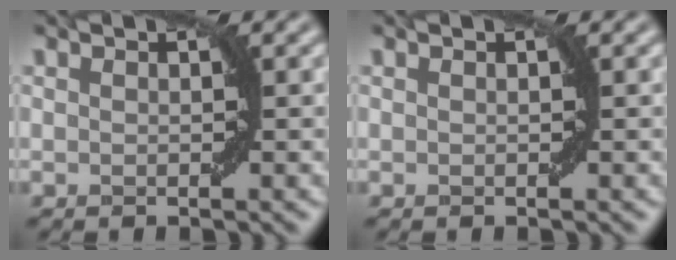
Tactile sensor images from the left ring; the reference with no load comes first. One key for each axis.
{"total": 0.0}